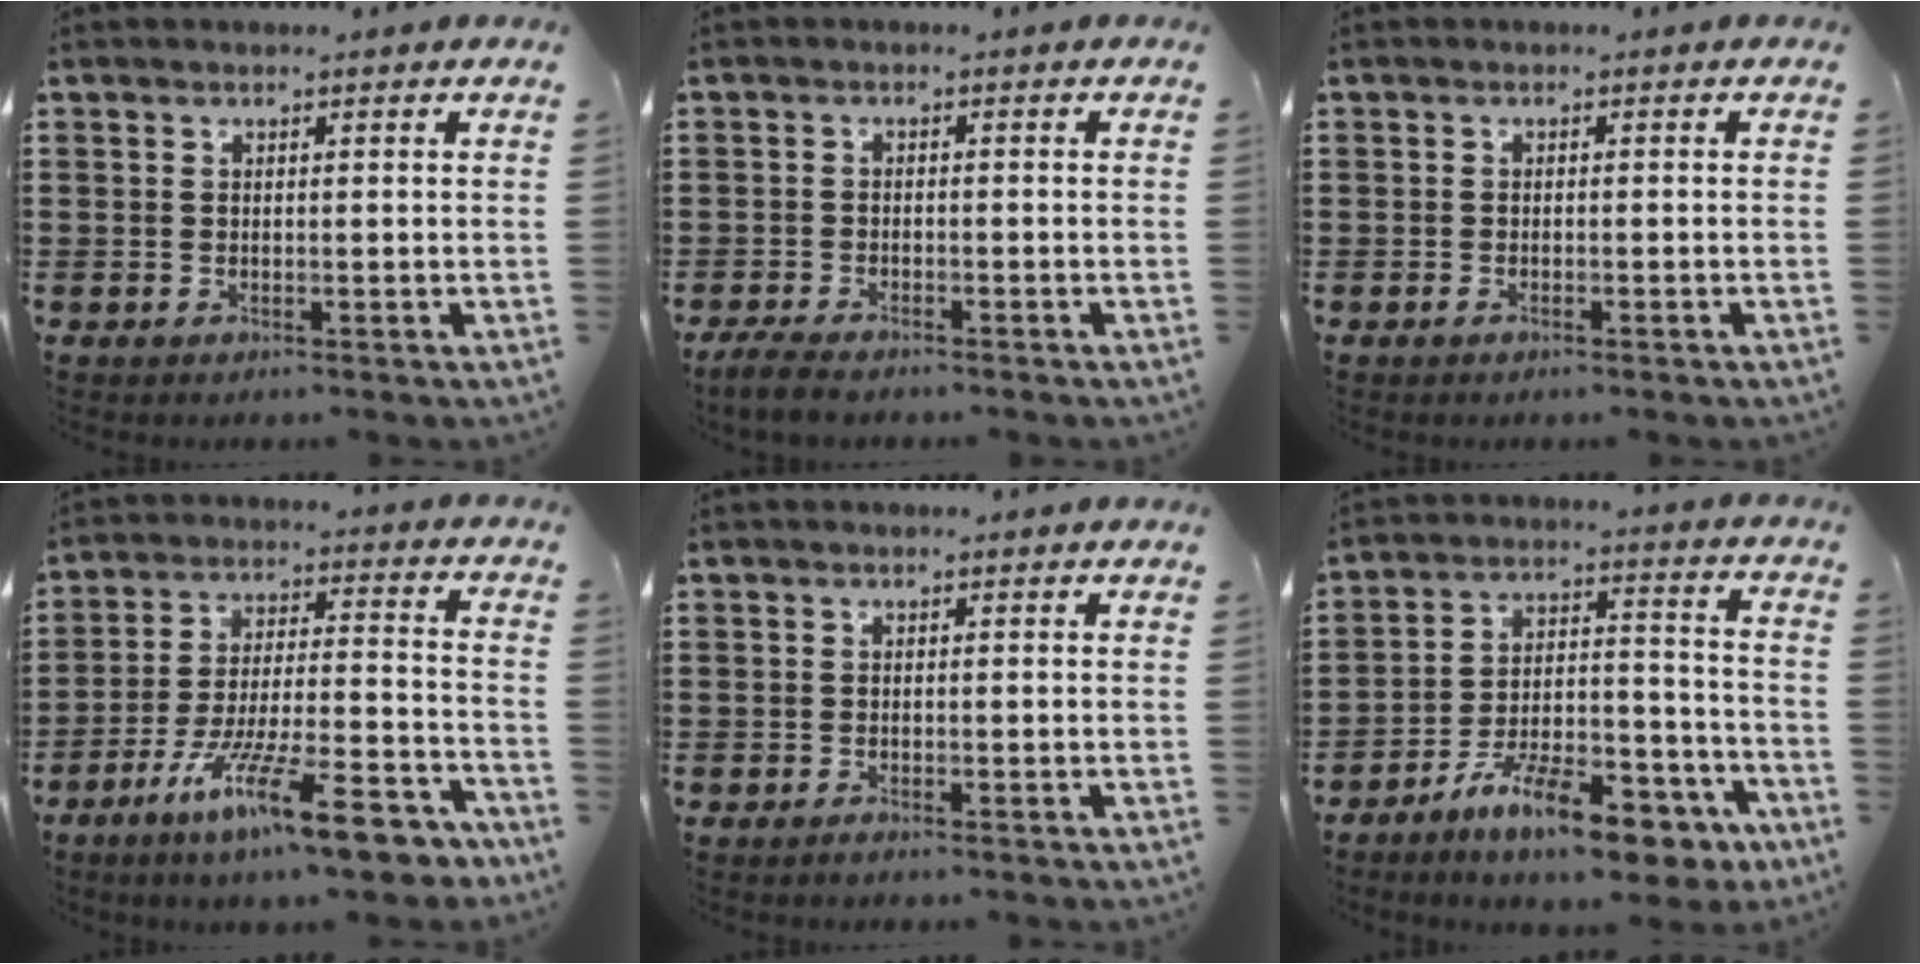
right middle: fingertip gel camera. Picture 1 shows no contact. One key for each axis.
{"total": 2.6, "fx": -2.3, "fy": 0.5, "fz": 1.2, "tx": -0.035, "ty": -0.001, "tz": -0.051}
{"total": 0.7, "fx": -0.6, "fy": 0.2, "fz": 0.4, "tx": -0.011, "ty": -0.003, "tz": -0.010}
{"total": 15.1, "fx": -11.0, "fy": 2.3, "fz": 10.1, "tx": -0.172, "ty": 0.035, "tz": -0.194}
{"total": 0.6, "fx": -0.5, "fy": 0.1, "fz": 0.4, "tx": -0.009, "ty": -0.004, "tz": -0.009}
{"total": 13.8, "fx": -10.5, "fy": 3.7, "fz": 8.1, "tx": -0.129, "ty": 0.048, "tz": -0.186}